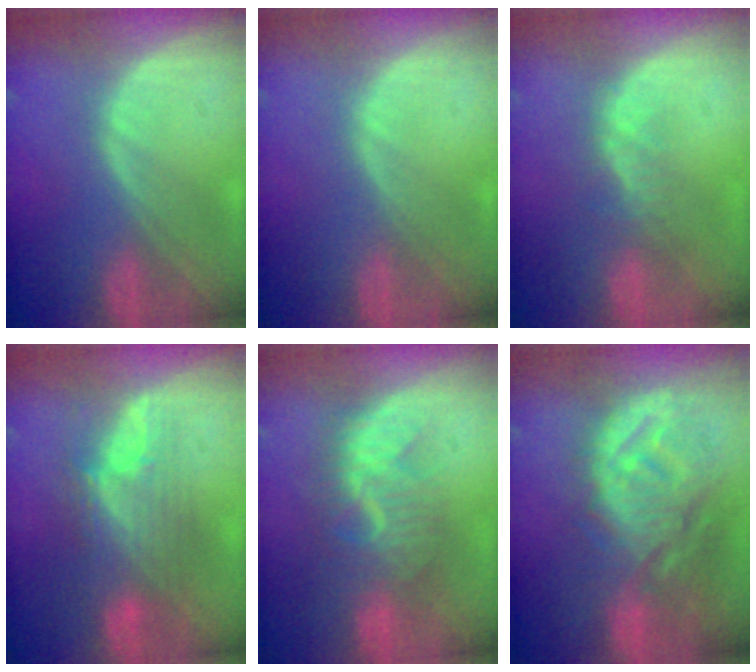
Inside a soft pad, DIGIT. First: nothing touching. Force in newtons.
{"total": 0.0}
{"total": 2.8, "press": 2.3, "slide": 1.7}
{"total": 7.5, "press": 7.4, "slide": 1.3}
{"total": 8.2, "press": 7.9, "slide": 2.3}
{"total": 12.3, "press": 11.0, "slide": 5.4}